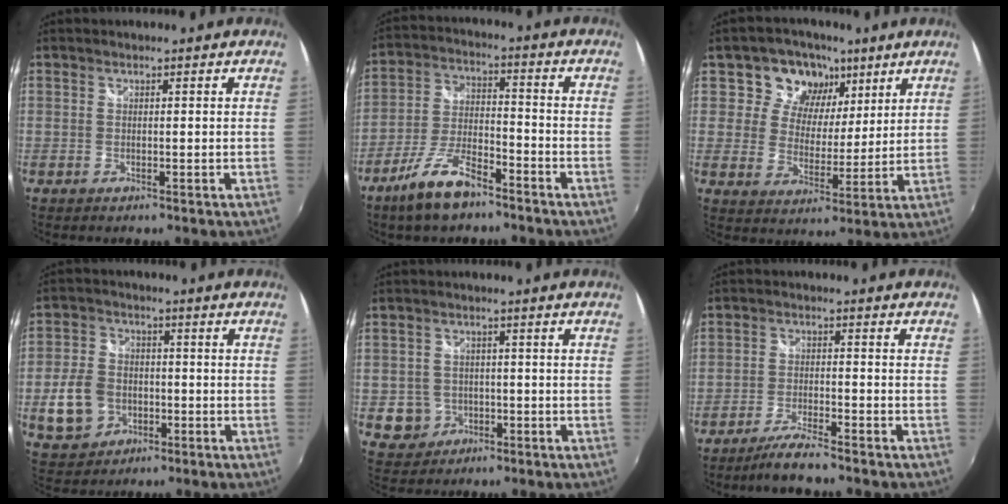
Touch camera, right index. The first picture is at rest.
{"total": 10.5, "force": [-7.6, 3.4, 6.5], "torque": [-0.143, -0.004, -0.139]}
{"total": 10.5, "force": [5.6, 8.2, 3.3], "torque": [-0.054, -0.003, 0.087]}
{"total": 9.9, "force": [-2.8, 7.8, 5.3], "torque": [-0.132, 0.009, -0.041]}
{"total": 5.3, "force": [-1.6, 5.0, 0.9], "torque": [-0.031, 0.010, -0.015]}
{"total": 5.6, "force": [-4.9, 0.3, 2.8], "torque": [-0.075, -0.006, -0.092]}